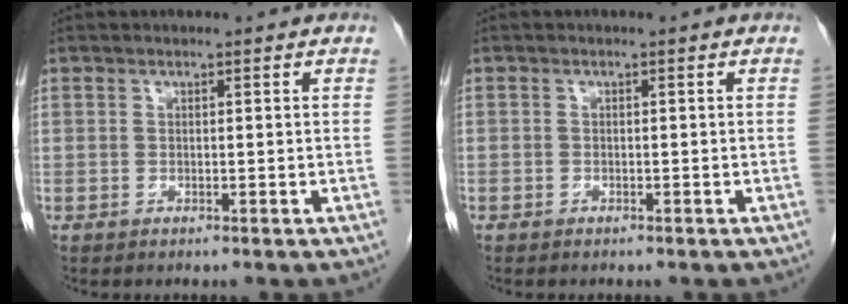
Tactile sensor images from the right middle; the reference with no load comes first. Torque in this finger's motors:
{"motor_torque": [0.09, -0.05, -0.40, -0.21]}